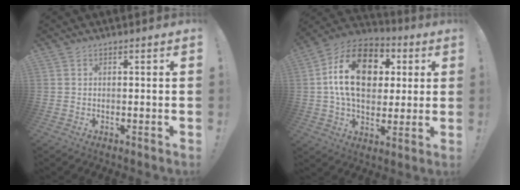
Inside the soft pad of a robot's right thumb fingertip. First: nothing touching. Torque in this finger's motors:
{"motor_torque": [1.57, 3.44, 0.67, -0.06, 0.20]}